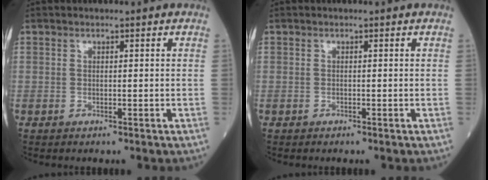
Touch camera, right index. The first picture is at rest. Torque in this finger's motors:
{"motor_torque": [0.00, 0.00, 0.00, -0.01]}